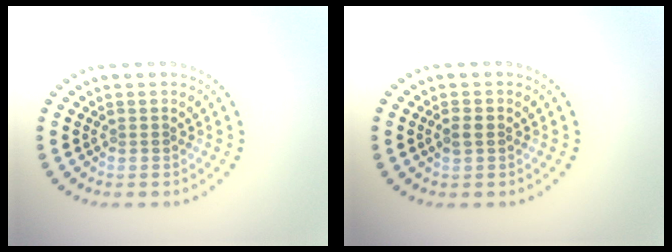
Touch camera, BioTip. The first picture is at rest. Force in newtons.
{"total": 1.2, "press": 1.2, "slide": 0.1}